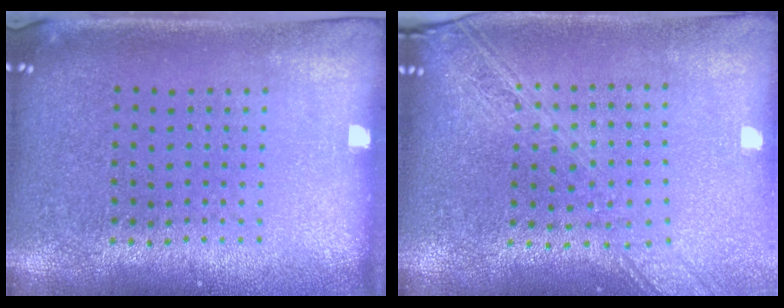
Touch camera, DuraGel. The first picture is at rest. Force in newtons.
{"total": 2.2, "press": 1.8, "slide": 1.2}